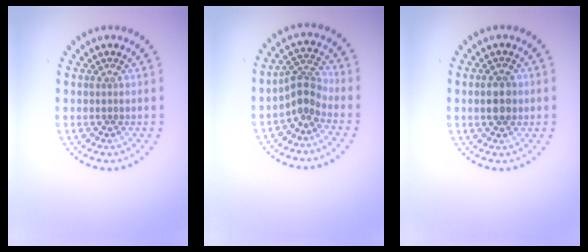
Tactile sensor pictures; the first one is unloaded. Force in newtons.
{"total": 2.5, "press": 1.9, "slide": 1.7}
{"total": 2.7, "press": 2.7, "slide": 0.3}